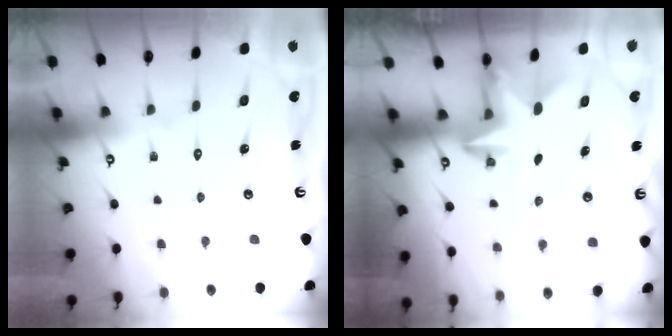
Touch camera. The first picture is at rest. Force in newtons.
{"total": 2.6, "press": 2.5, "slide": 0.4}